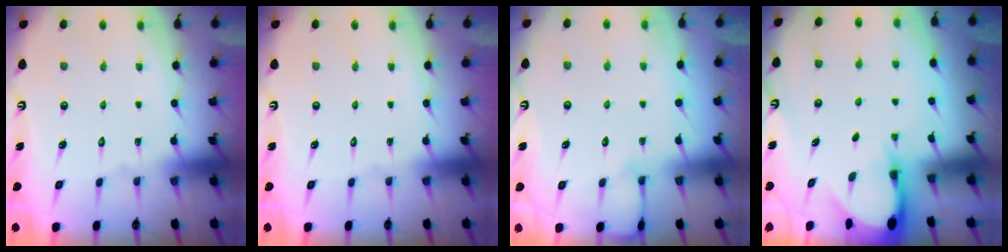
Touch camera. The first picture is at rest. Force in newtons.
{"total": 0.0}
{"total": 3.2, "press": 3.2, "slide": 0.4}
{"total": 3.3, "press": 3.3, "slide": 0.3}